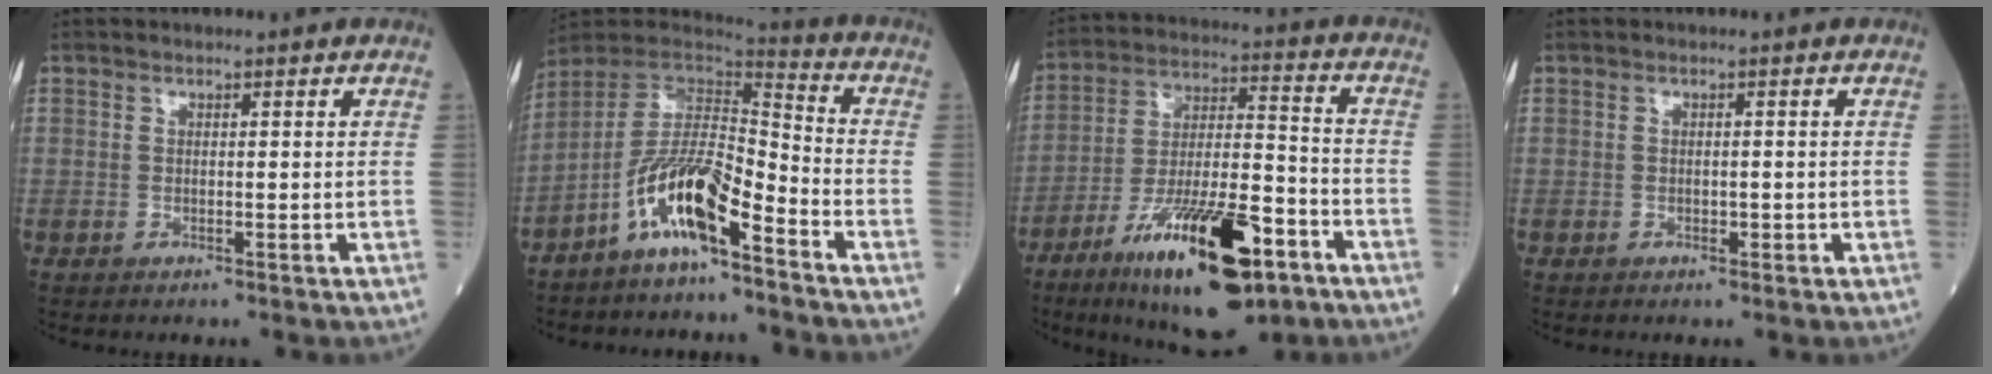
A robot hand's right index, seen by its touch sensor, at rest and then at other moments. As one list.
[{"total": 11.6, "force": [-6.9, 2.0, 9.1], "torque": [-0.181, 0.008, -0.131]}, {"total": 20.0, "force": [-10.9, 4.8, 16.0], "torque": [-0.269, -0.020, -0.177]}, {"total": 0.8, "force": [-0.3, 0.4, 0.6], "torque": [-0.008, 0.001, -0.003]}]